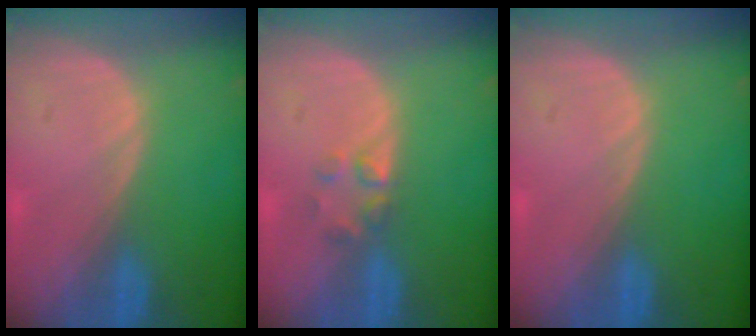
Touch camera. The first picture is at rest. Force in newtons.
{"total": 2.2, "press": 2.2, "slide": 0.2}
{"total": 0.0}